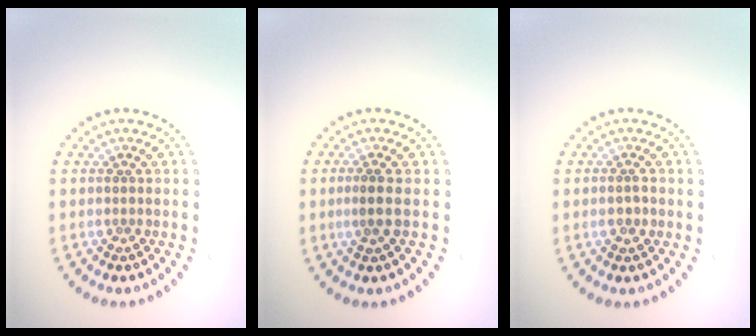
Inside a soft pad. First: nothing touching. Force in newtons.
{"total": 1.8, "press": 1.4, "slide": 1.1}
{"total": 1.3, "press": 1.3, "slide": 0.4}